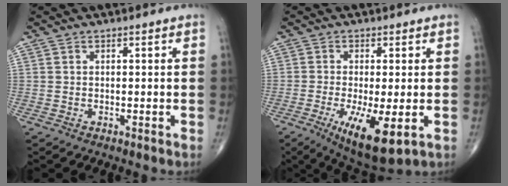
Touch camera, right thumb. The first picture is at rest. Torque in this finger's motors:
{"motor_torque": [-0.24, 0.46, 0.11, -0.15, 0.08]}